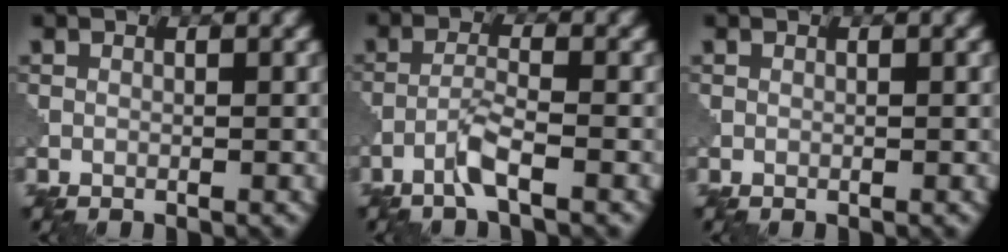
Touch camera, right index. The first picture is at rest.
{"total": 2.5, "force": [-1.6, 0.1, 2.0], "torque": [-0.043, 0.008, -0.040]}
{"total": 0.0}